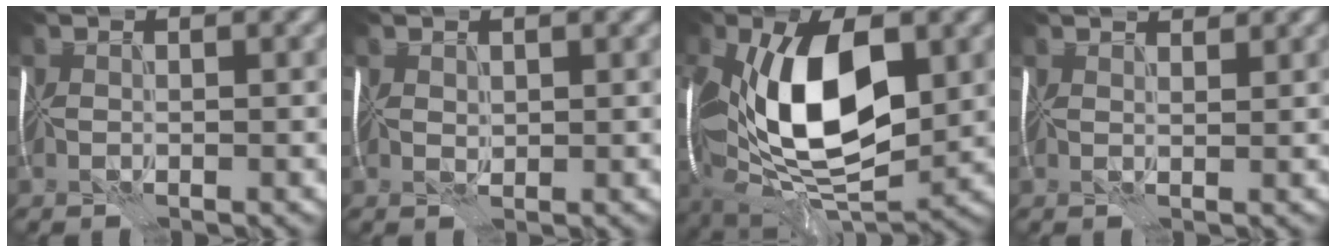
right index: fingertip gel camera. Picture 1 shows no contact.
{"total": 0.7, "force": [0.3, 0.6, 0.3], "torque": [-0.010, 0.000, 0.006]}
{"total": 14.3, "force": [-0.4, 7.7, 12.1], "torque": [-0.222, -0.009, -0.017]}
{"total": 2.0, "force": [1.7, 0.6, 1.0], "torque": [-0.014, 0.003, 0.018]}